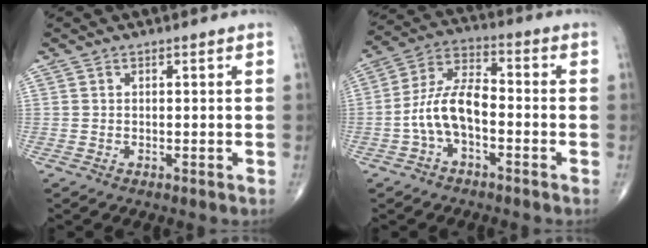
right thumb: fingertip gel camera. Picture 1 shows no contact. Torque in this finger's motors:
{"motor_torque": [1.72, 1.25, 1.11, -0.42, 0.10]}